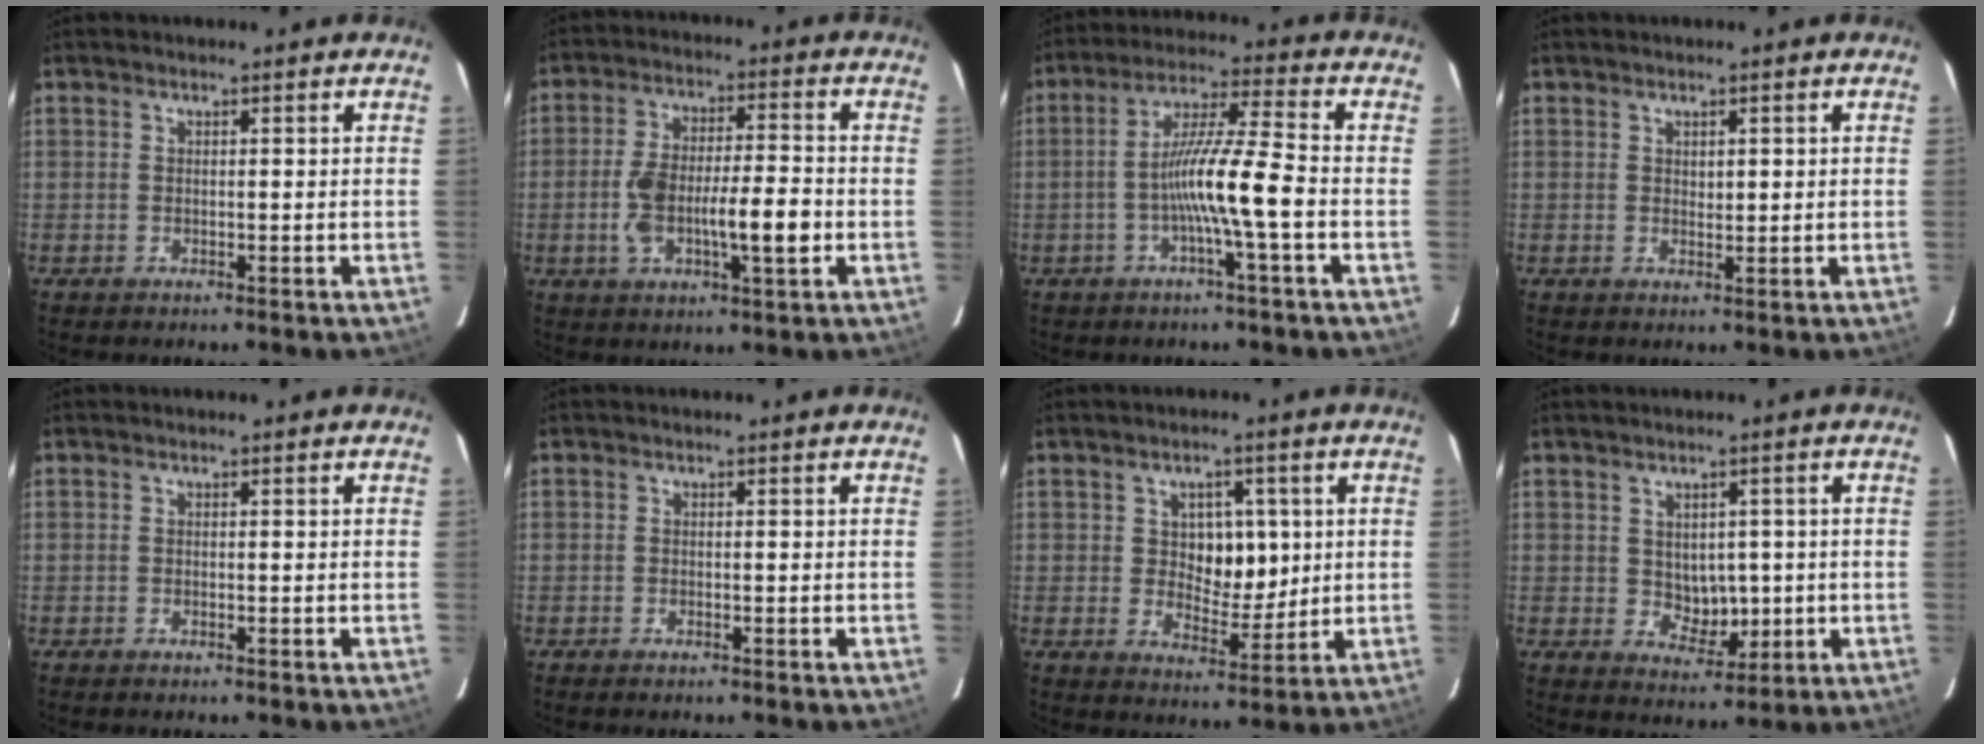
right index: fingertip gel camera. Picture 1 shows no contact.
{"total": 11.4, "force": [-2.5, 2.7, 10.8], "torque": [-0.198, 0.014, -0.038]}
{"total": 9.8, "force": [-2.5, -0.6, 9.5], "torque": [-0.176, 0.007, -0.048]}
{"total": 1.4, "force": [0.4, 0.7, 1.1], "torque": [-0.019, 0.001, 0.010]}
{"total": 0.6, "force": [-0.5, 0.1, 0.3], "torque": [-0.011, -0.002, -0.006]}
{"total": 1.1, "force": [-0.8, 0.1, 0.6], "torque": [-0.015, -0.003, -0.010]}
{"total": 6.7, "force": [1.4, 4.3, 5.0], "torque": [-0.066, 0.007, 0.031]}
{"total": 5.0, "force": [0.1, 3.5, 3.5], "torque": [-0.042, -0.001, 0.016]}